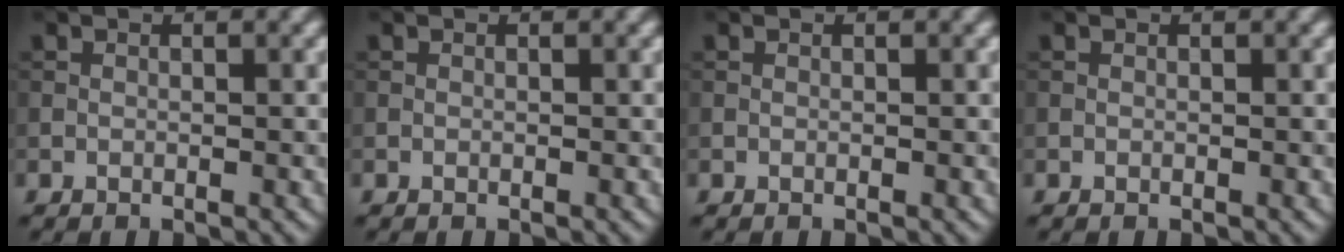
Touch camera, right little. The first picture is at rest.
{"total": 0.0}
{"total": 0.0}
{"total": 0.0}